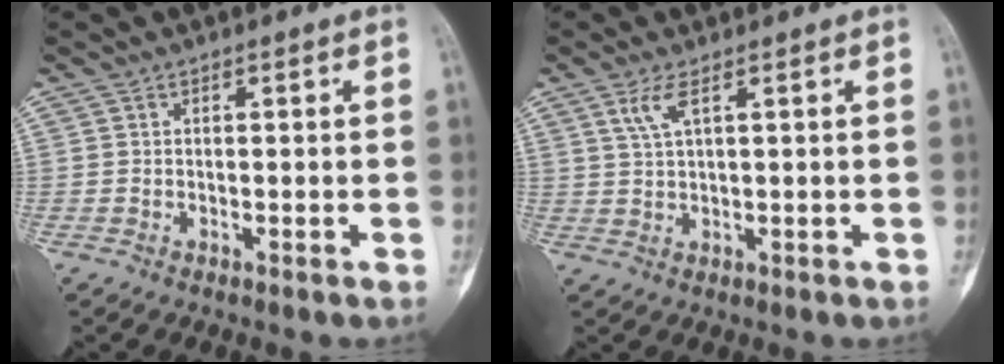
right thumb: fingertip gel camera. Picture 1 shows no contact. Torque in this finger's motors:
{"motor_torque": [-0.02, 0.02, 0.32, 0.13, 0.09]}